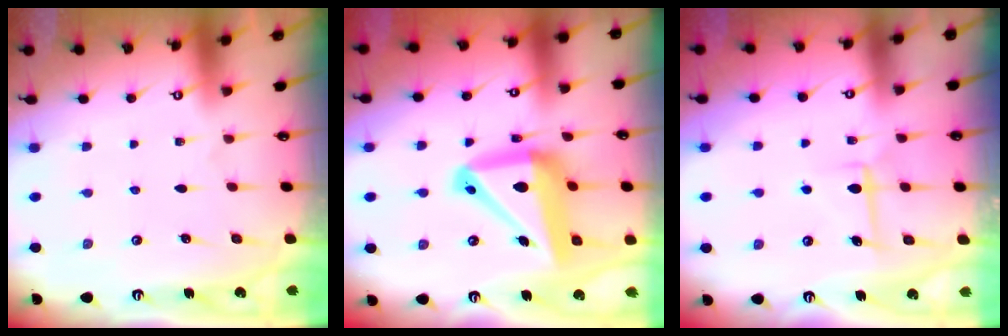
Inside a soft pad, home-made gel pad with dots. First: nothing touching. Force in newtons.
{"total": 18.6, "press": 18.4, "slide": 2.5}
{"total": 5.9, "press": 5.9, "slide": 0.9}